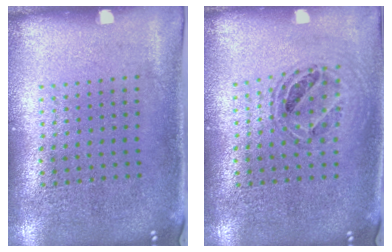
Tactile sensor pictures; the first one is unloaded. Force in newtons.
{"total": 0.8, "press": 0.8, "slide": 0.1}